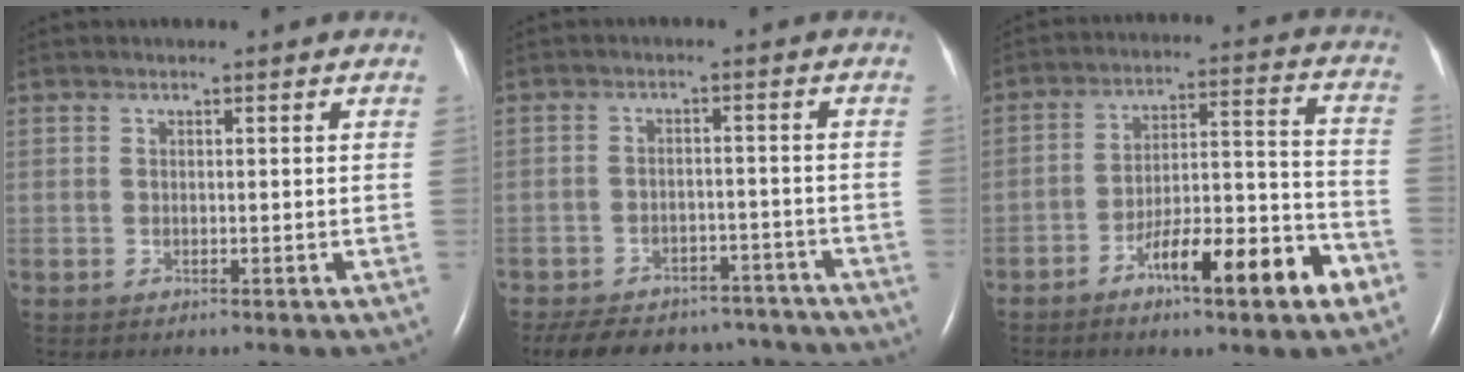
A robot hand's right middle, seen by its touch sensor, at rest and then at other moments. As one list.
[{"total": 17.0, "force": [-14.4, 7.2, 5.6], "torque": [-0.136, -0.002, -0.190]}, {"total": 14.2, "force": [-7.8, 2.0, 11.6], "torque": [-0.177, 0.013, -0.119]}]